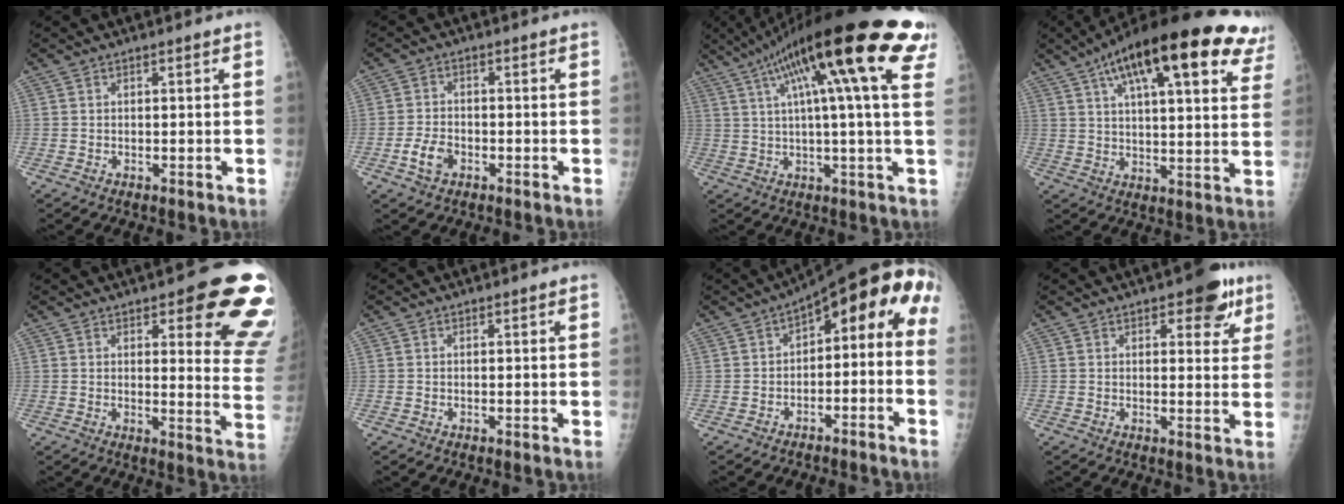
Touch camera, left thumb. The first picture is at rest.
{"total": 4.4, "force": [-1.9, 3.0, 2.7], "torque": [-0.048, 0.010, -0.036]}
{"total": 24.9, "force": [11.9, 3.9, 21.5], "torque": [-0.336, 0.020, 0.165]}
{"total": 27.9, "force": [15.7, 8.6, 21.5], "torque": [-0.301, -0.001, 0.214]}
{"total": 15.5, "force": [8.4, 4.8, 12.1], "torque": [-0.100, -0.053, 0.088]}
{"total": 0.0}
{"total": 12.0, "force": [-2.4, 6.8, 9.6], "torque": [-0.099, 0.078, -0.036]}
{"total": 7.2, "force": [4.0, 3.3, 4.9], "torque": [-0.031, -0.014, 0.044]}